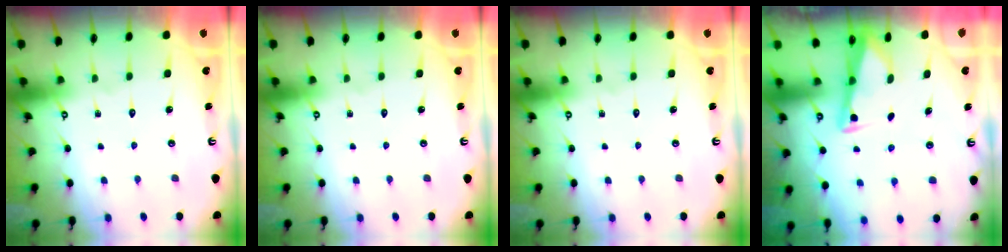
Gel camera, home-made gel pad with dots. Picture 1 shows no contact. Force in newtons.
{"total": 0.0}
{"total": 0.0}
{"total": 2.8, "press": 2.8, "slide": 0.3}